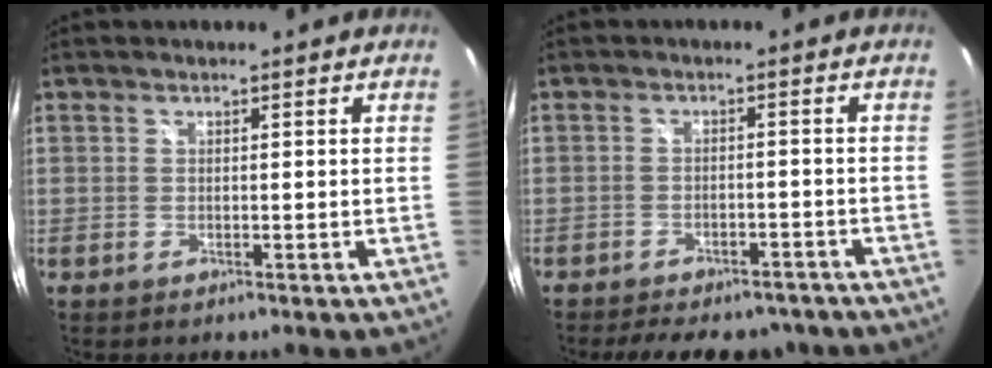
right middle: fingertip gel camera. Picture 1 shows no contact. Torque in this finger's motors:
{"motor_torque": [0.87, -1.03, 0.13, 0.05]}